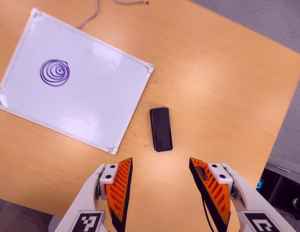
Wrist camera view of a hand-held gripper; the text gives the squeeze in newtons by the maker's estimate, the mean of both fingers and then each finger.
{"total": 0.0}